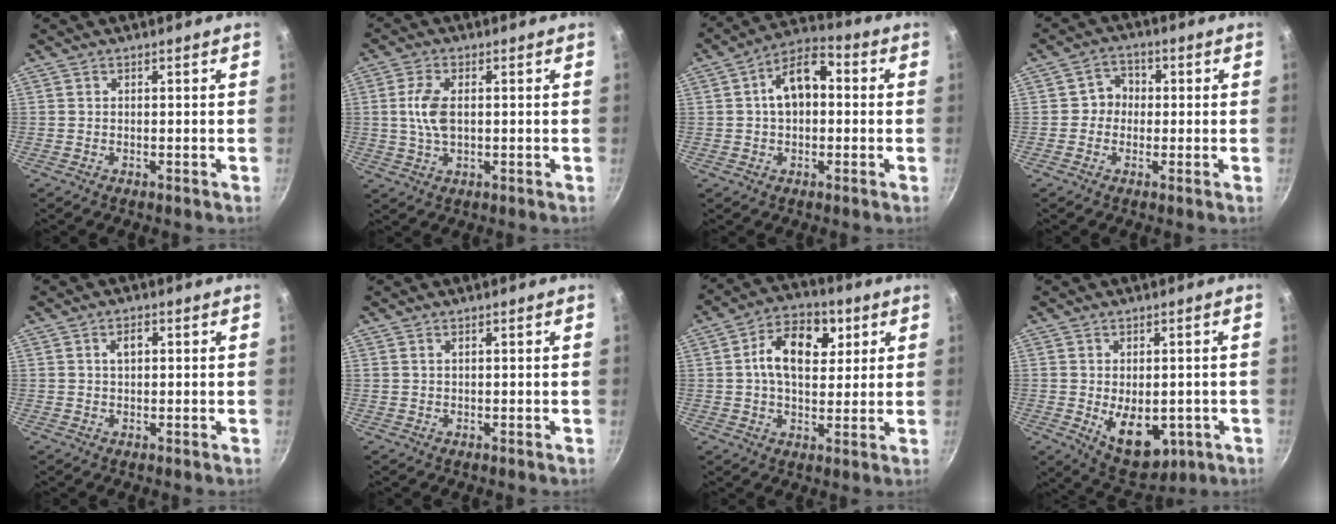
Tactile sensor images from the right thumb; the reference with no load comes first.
{"total": 6.3, "force": [0.5, 3.3, 5.3], "torque": [-0.117, 0.002, 0.009]}
{"total": 10.1, "force": [1.0, 6.3, 7.9], "torque": [-0.118, 0.030, 0.006]}
{"total": 4.4, "force": [-0.1, 4.0, 1.8], "torque": [-0.001, 0.013, -0.011]}
{"total": 2.3, "force": [0.6, 1.4, 1.7], "torque": [-0.026, 0.006, 0.011]}
{"total": 0.5, "force": [0.3, 0.3, 0.3], "torque": [-0.007, 0.003, 0.006]}
{"total": 12.4, "force": [3.2, 7.8, 9.0], "torque": [-0.121, 0.004, 0.045]}
{"total": 10.6, "force": [-2.4, 6.4, 8.1], "torque": [-0.095, -0.008, -0.017]}